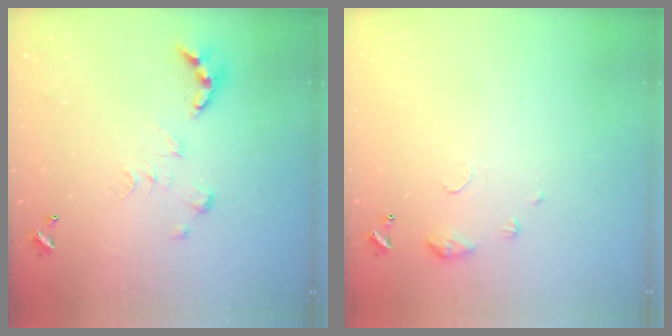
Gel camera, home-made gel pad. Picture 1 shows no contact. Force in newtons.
{"total": 6.3, "press": 6.3, "slide": 0.8}